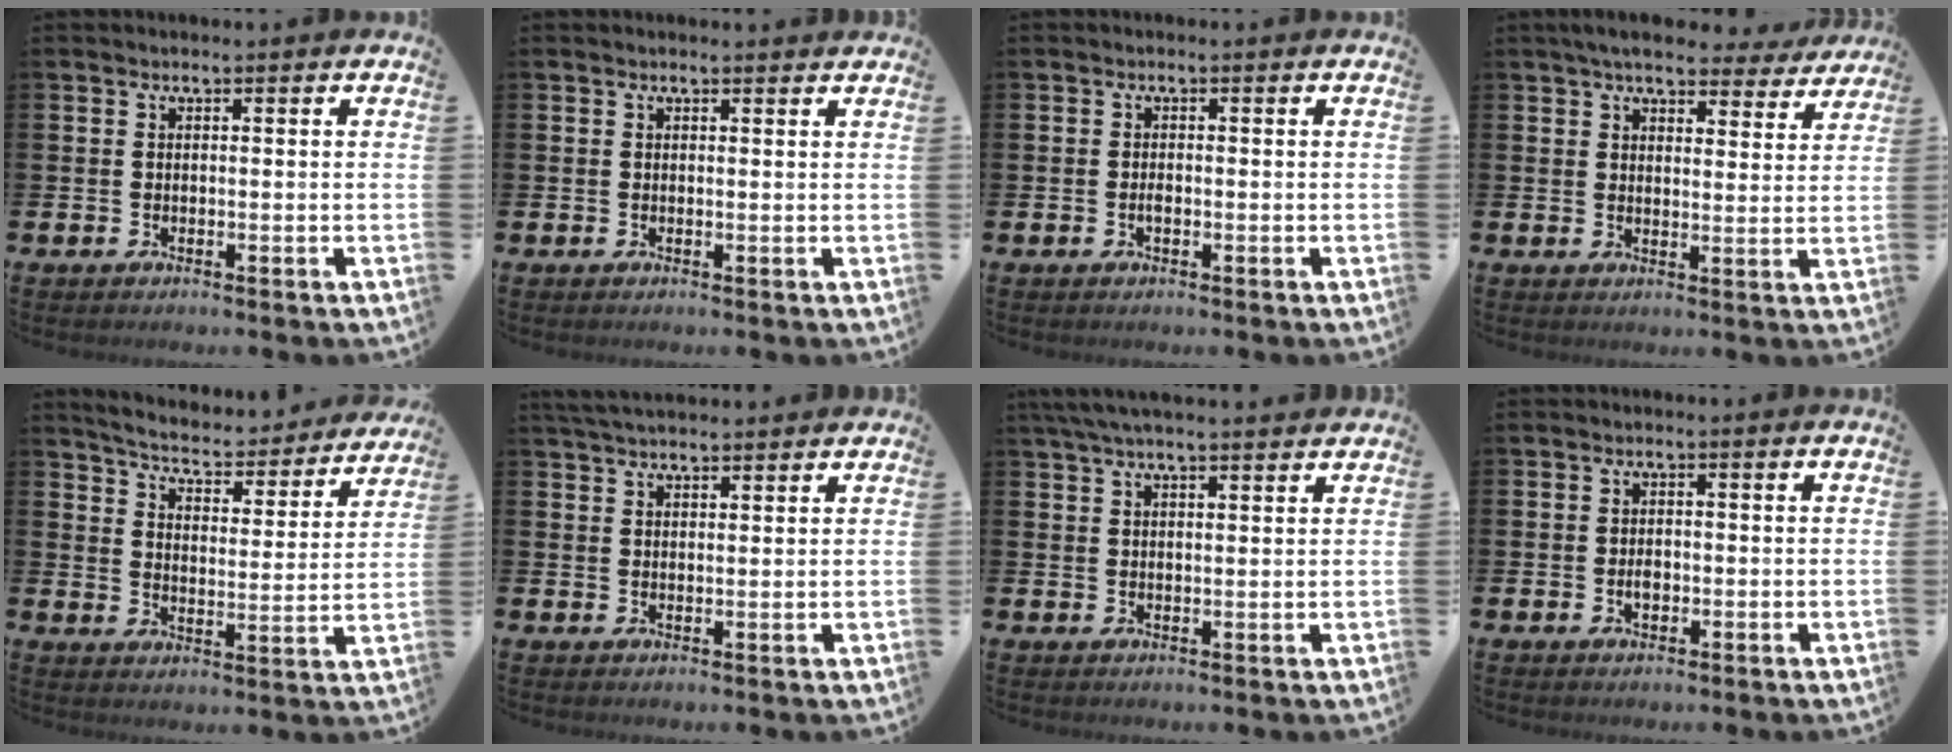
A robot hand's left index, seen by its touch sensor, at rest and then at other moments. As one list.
[{"total": 0.6, "force": [0.6, 0.1, 0.2], "torque": [0.011, -0.004, 0.007]}, {"total": 1.0, "force": [-0.3, 0.4, 0.9], "torque": [-0.017, -0.001, -0.006]}, {"total": 6.0, "force": [5.5, 1.6, 1.7], "torque": [-0.038, -0.025, 0.096]}, {"total": 5.1, "force": [4.9, 0.8, 1.1], "torque": [-0.045, -0.046, 0.078]}, {"total": 3.5, "force": [3.4, 0.6, 0.9], "torque": [-0.019, -0.010, 0.062]}, {"total": 4.2, "force": [3.7, 0.4, 2.0], "torque": [-0.040, -0.007, 0.067]}, {"total": 1.7, "force": [-0.3, 1.1, 1.2], "torque": [-0.015, 0.002, -0.008]}]